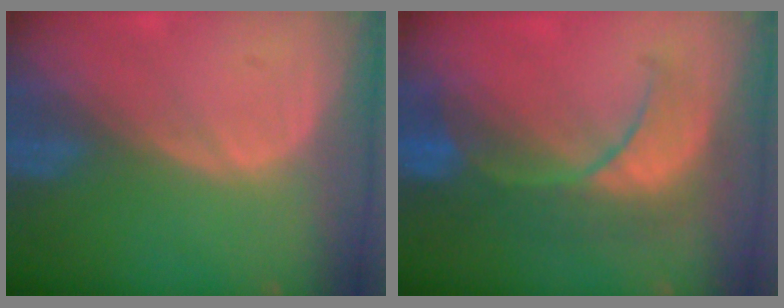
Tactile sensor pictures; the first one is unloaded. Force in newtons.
{"total": 8.4, "press": 8.3, "slide": 0.7}